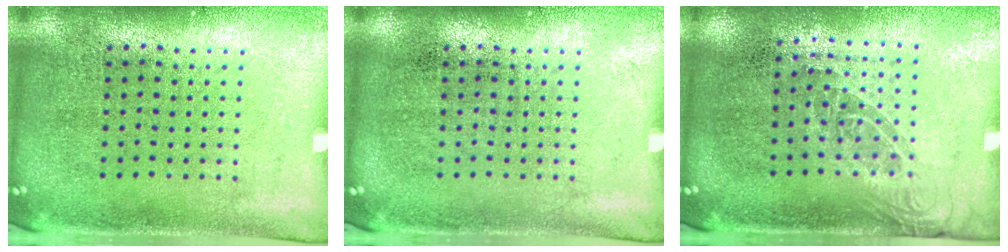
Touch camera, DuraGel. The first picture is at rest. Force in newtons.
{"total": 0.0}
{"total": 1.3, "press": 1.0, "slide": 0.9}